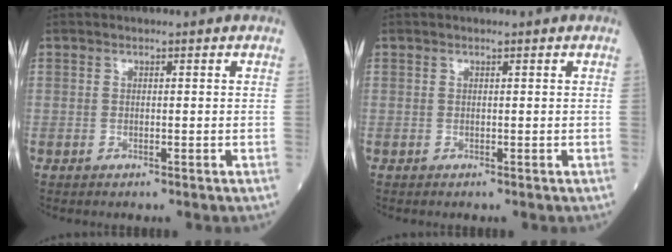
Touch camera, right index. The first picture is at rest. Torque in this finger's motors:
{"motor_torque": [0.01, 0.07, -0.04, 0.01]}